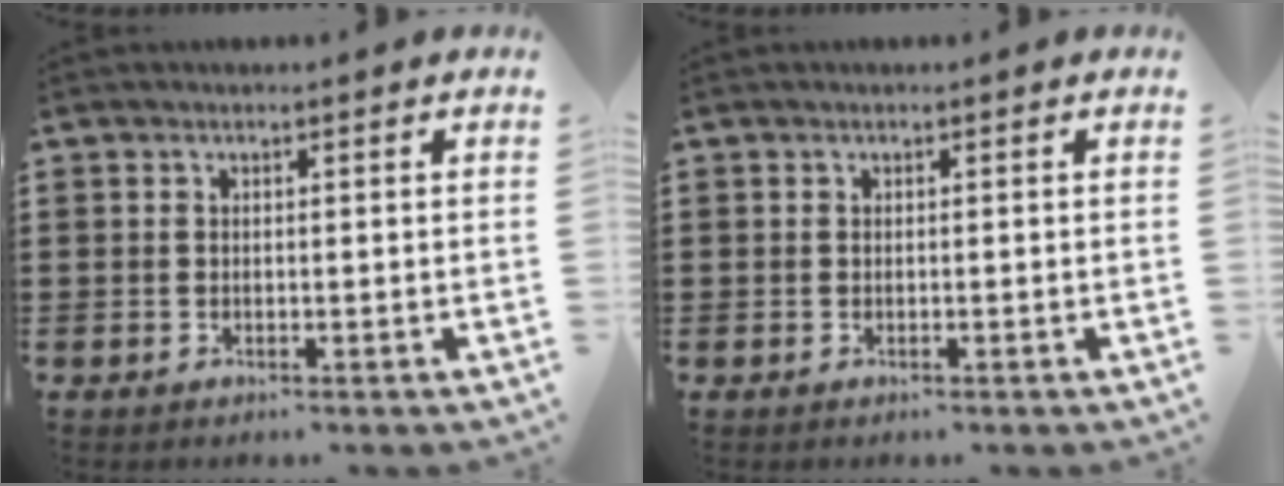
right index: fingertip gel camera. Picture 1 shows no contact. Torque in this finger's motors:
{"motor_torque": [0.05, 0.05, 0.00, 0.00]}